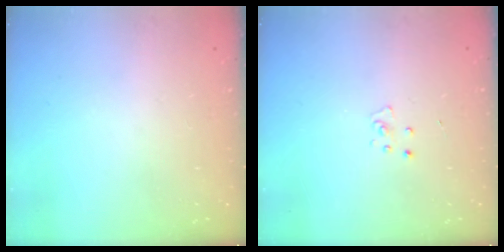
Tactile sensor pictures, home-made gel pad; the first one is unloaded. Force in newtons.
{"total": 2.7, "press": 2.7, "slide": 0.3}